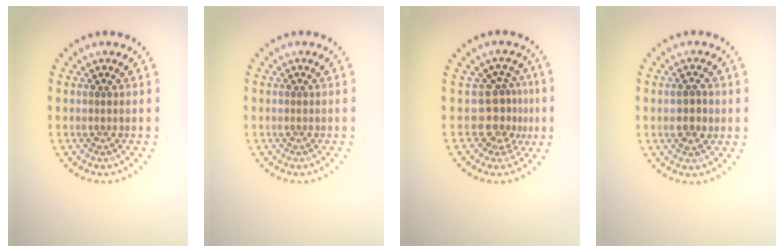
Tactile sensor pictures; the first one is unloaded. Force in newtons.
{"total": 0.0}
{"total": 3.2, "press": 2.3, "slide": 2.2}
{"total": 2.2, "press": 2.2, "slide": 0.1}